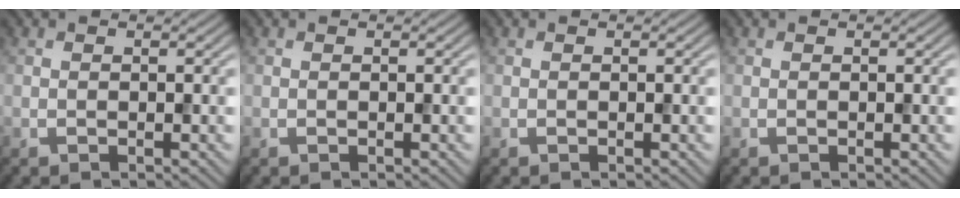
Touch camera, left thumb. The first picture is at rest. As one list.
[{"total": 0.0}, {"total": 0.0}, {"total": 0.0}]